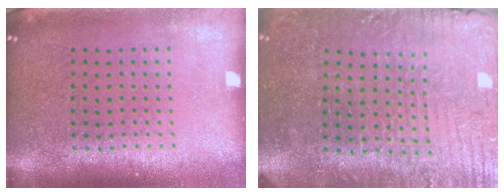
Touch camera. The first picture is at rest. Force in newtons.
{"total": 3.9, "press": 3.8, "slide": 0.5}